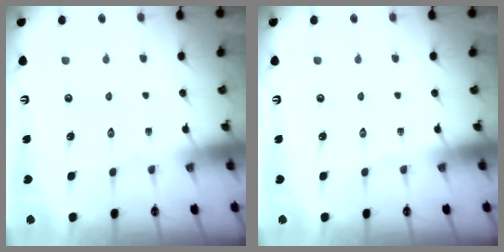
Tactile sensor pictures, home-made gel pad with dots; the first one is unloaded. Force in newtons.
{"total": 0.0}